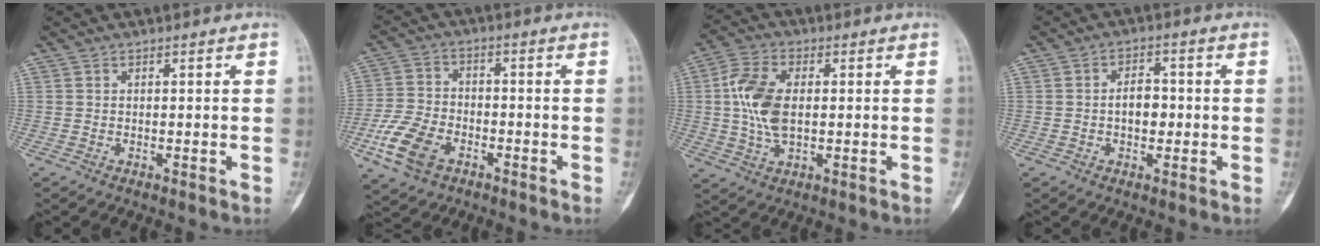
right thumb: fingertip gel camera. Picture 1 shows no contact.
{"total": 10.5, "force": [-4.7, 6.7, 6.5], "torque": [-0.131, 0.016, -0.092]}
{"total": 10.3, "force": [0.7, 5.7, 8.5], "torque": [-0.180, 0.006, 0.013]}
{"total": 4.8, "force": [-0.4, 3.2, 3.6], "torque": [-0.043, 0.013, -0.011]}